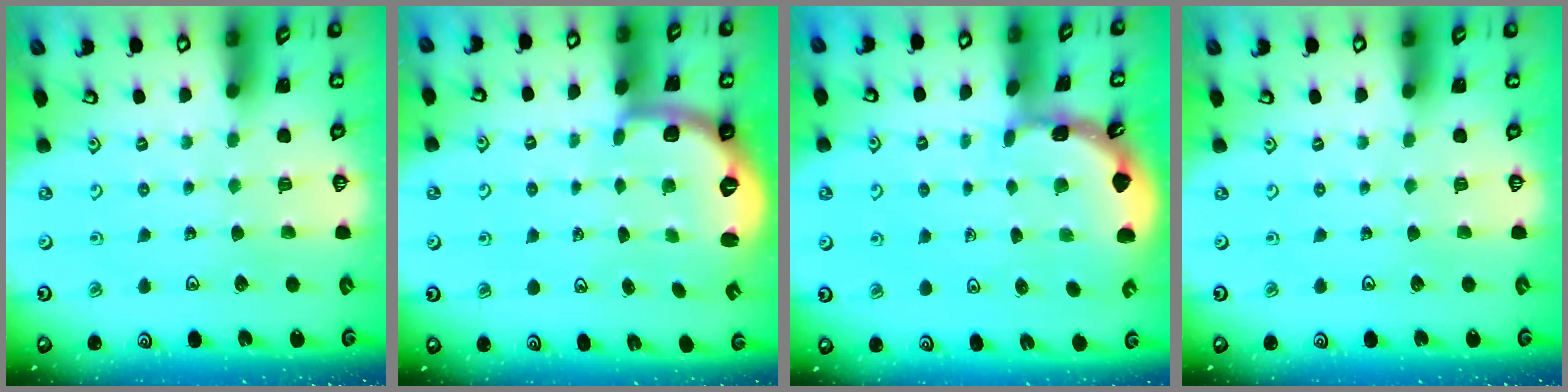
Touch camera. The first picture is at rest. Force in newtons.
{"total": 2.5, "press": 2.0, "slide": 1.6}
{"total": 1.7, "press": 1.6, "slide": 0.1}
{"total": 0.0}